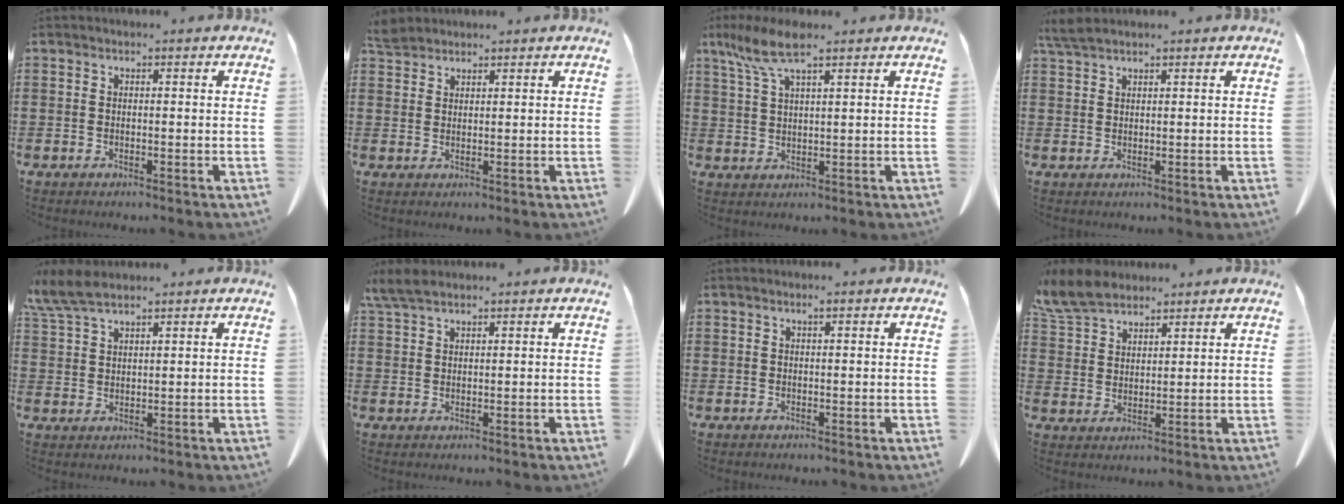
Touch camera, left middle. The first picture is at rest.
{"total": 2.7, "force": [2.6, 0.7, 0.6], "torque": [-0.021, 0.000, 0.050]}
{"total": 6.7, "force": [4.1, 1.5, 5.1], "torque": [-0.116, -0.005, 0.072]}
{"total": 2.2, "force": [1.8, 0.3, 1.3], "torque": [-0.029, 0.000, 0.035]}
{"total": 5.3, "force": [4.3, 1.3, 2.8], "torque": [-0.074, -0.006, 0.079]}
{"total": 3.5, "force": [2.8, 0.9, 2.0], "torque": [-0.046, 0.002, 0.052]}
{"total": 0.7, "force": [0.4, 0.0, 0.6], "torque": [-0.012, 0.000, 0.007]}
{"total": 6.9, "force": [5.9, 2.7, 2.5], "torque": [-0.072, -0.006, 0.111]}